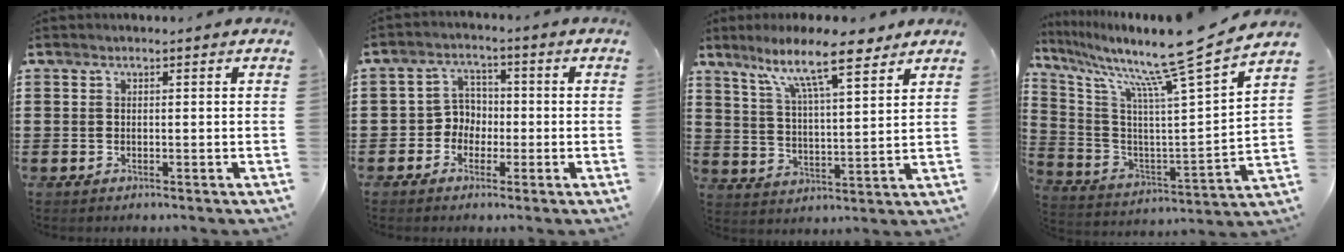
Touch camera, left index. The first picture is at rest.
{"total": 4.2, "force": [-1.5, 3.7, 1.2], "torque": [-0.038, 0.013, -0.035]}
{"total": 11.5, "force": [8.6, 2.2, 7.2], "torque": [-0.144, -0.030, 0.149]}
{"total": 12.2, "force": [9.9, -0.3, 7.0], "torque": [-0.155, -0.076, 0.147]}